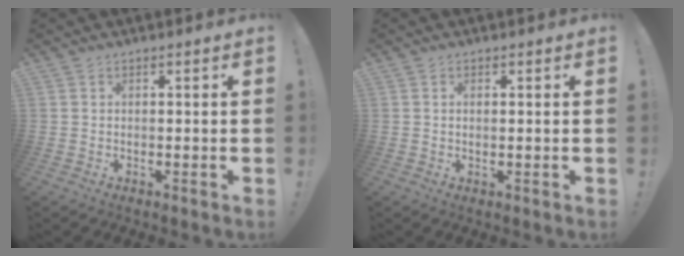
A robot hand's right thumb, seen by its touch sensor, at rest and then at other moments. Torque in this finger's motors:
{"motor_torque": [-0.13, -0.11, 0.05, -0.01, -0.01]}